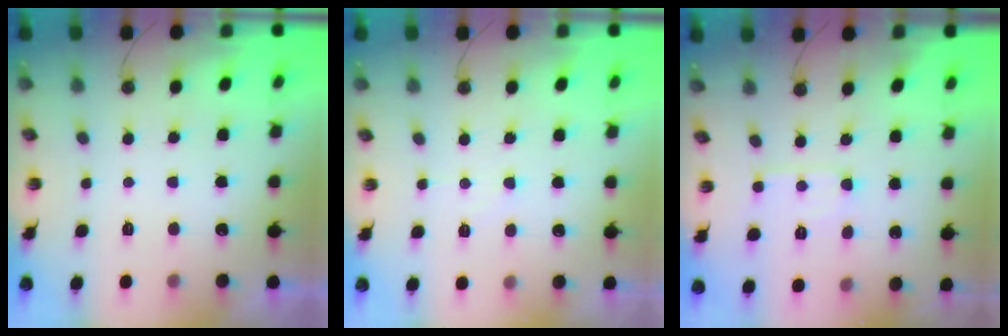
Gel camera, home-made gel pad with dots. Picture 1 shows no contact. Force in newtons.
{"total": 4.3, "press": 4.3, "slide": 0.7}
{"total": 5.6, "press": 5.6, "slide": 0.4}